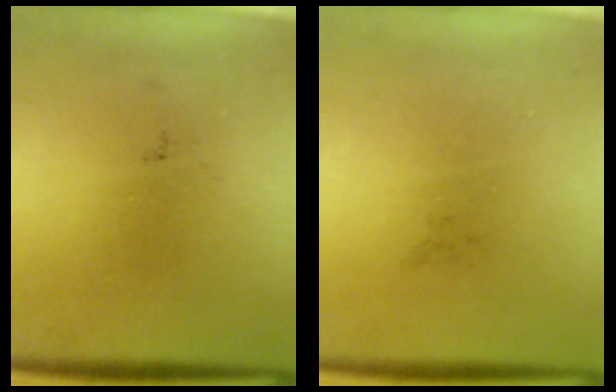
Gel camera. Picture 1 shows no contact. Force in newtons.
{"total": 0.0}